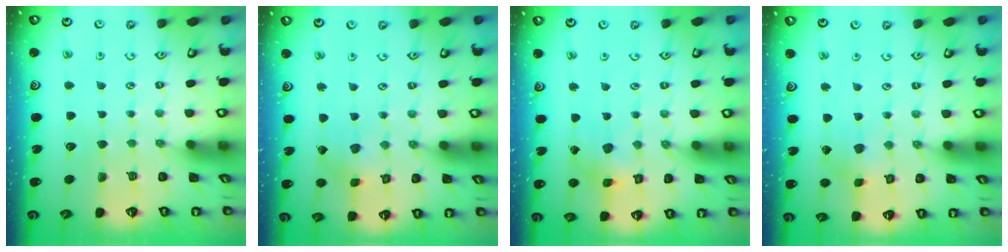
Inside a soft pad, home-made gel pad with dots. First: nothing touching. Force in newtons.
{"total": 1.7, "press": 1.7, "slide": 0.2}
{"total": 4.8, "press": 4.7, "slide": 0.6}
{"total": 2.6, "press": 2.6, "slide": 0.2}